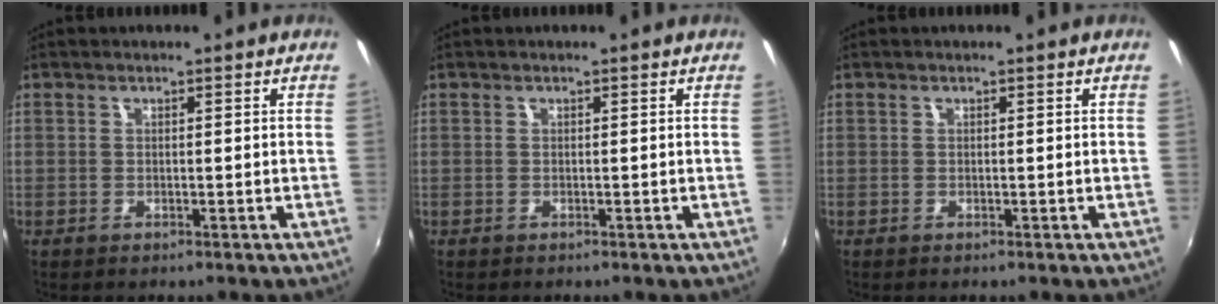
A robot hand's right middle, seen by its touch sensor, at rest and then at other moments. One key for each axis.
{"total": 0.0}
{"total": 0.0}